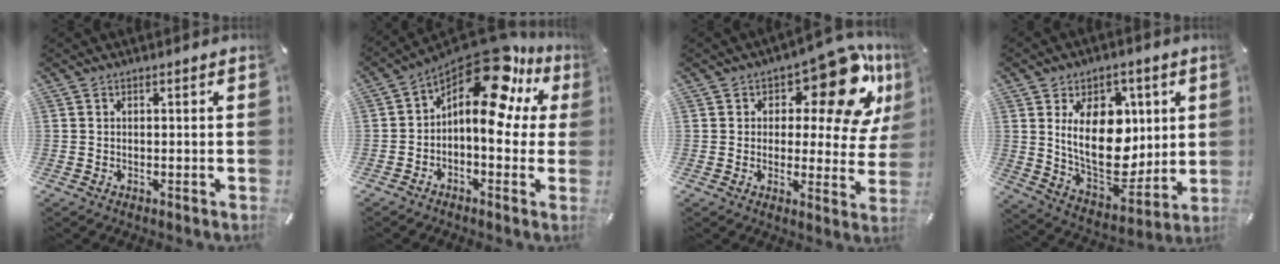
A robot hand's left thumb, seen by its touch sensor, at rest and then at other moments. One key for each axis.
{"total": 17.2, "fx": 9.5, "fy": 7.1, "fz": 12.4, "tx": -0.199, "ty": -0.079, "tz": 0.157}
{"total": 16.9, "fx": 9.7, "fy": 7.7, "fz": 11.6, "tx": -0.148, "ty": -0.070, "tz": 0.160}
{"total": 19.5, "fx": 4.5, "fy": 12.7, "fz": 14.1, "tx": -0.242, "ty": -0.029, "tz": 0.078}